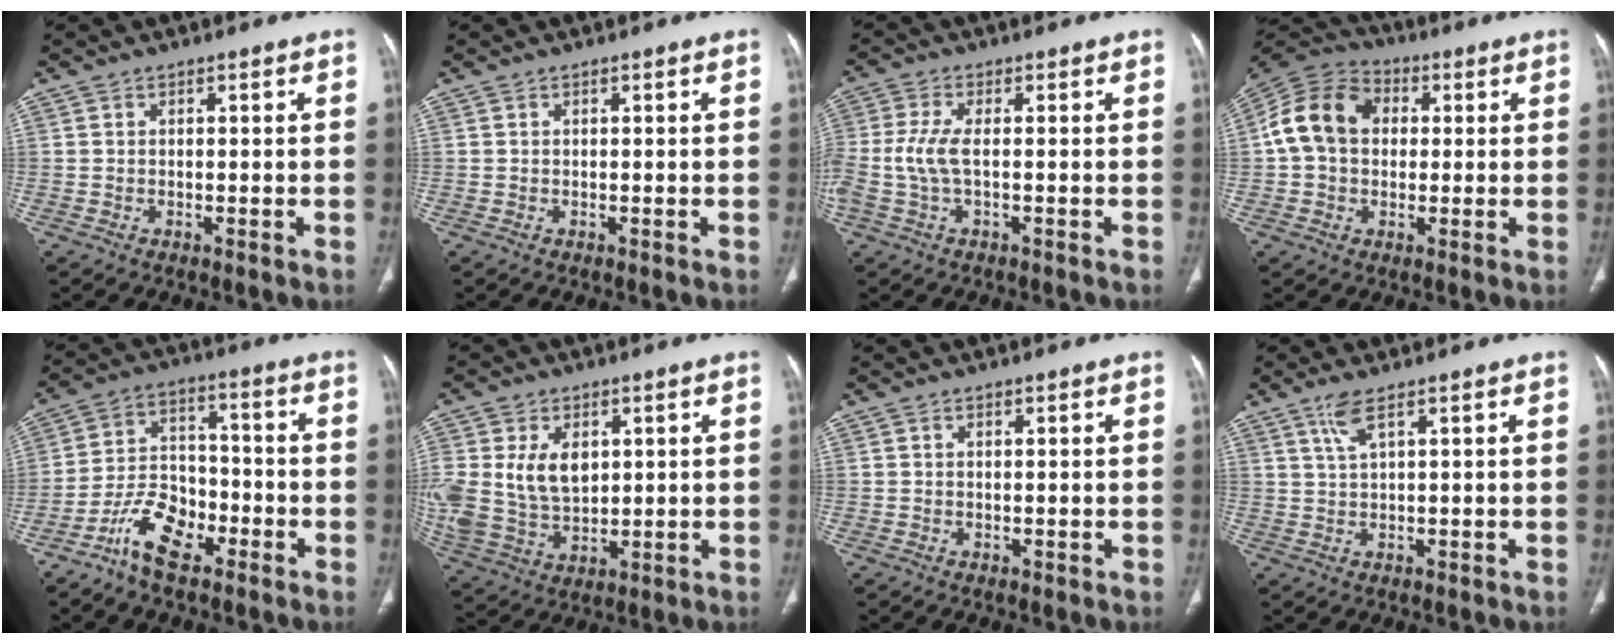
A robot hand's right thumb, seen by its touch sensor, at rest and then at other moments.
{"total": 0.0}
{"total": 5.3, "force": [-0.5, 1.9, 4.9], "torque": [-0.145, 0.004, -0.016]}
{"total": 13.1, "force": [1.5, 10.2, 8.0], "torque": [-0.137, 0.030, 0.017]}
{"total": 10.3, "force": [-6.4, 5.4, 6.0], "torque": [-0.103, 0.044, -0.126]}
{"total": 15.5, "force": [3.2, 10.9, 10.6], "torque": [-0.223, -0.010, 0.078]}
{"total": 0.0}
{"total": 3.2, "force": [1.8, 0.4, 2.6], "torque": [-0.067, 0.000, 0.045]}